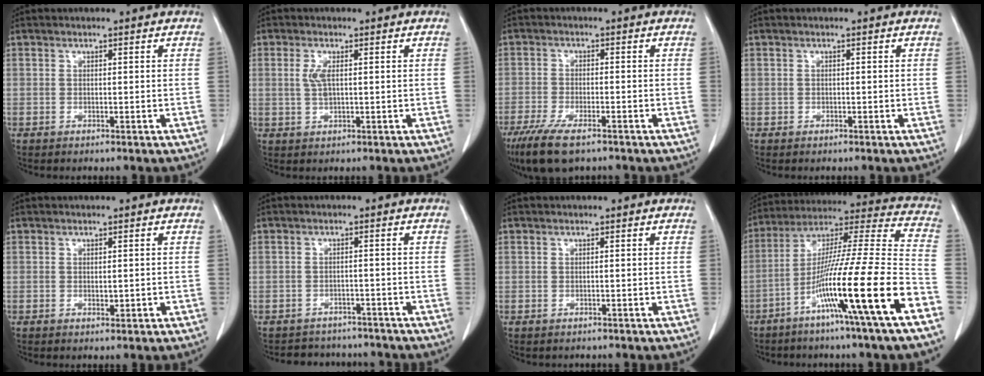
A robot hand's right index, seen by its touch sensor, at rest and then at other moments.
{"total": 2.6, "force": [0.4, 0.7, 2.5], "torque": [-0.057, -0.002, 0.009]}
{"total": 9.3, "force": [-6.5, 2.5, 6.2], "torque": [-0.111, -0.021, -0.109]}
{"total": 0.0}
{"total": 1.1, "force": [-0.3, 0.5, 1.0], "torque": [-0.018, -0.002, 0.000]}
{"total": 6.9, "force": [-6.3, 2.8, 0.4], "torque": [0.000, 0.014, -0.077]}
{"total": 0.0}
{"total": 22.9, "force": [-10.6, -0.9, 20.2], "torque": [-0.325, -0.030, -0.190]}